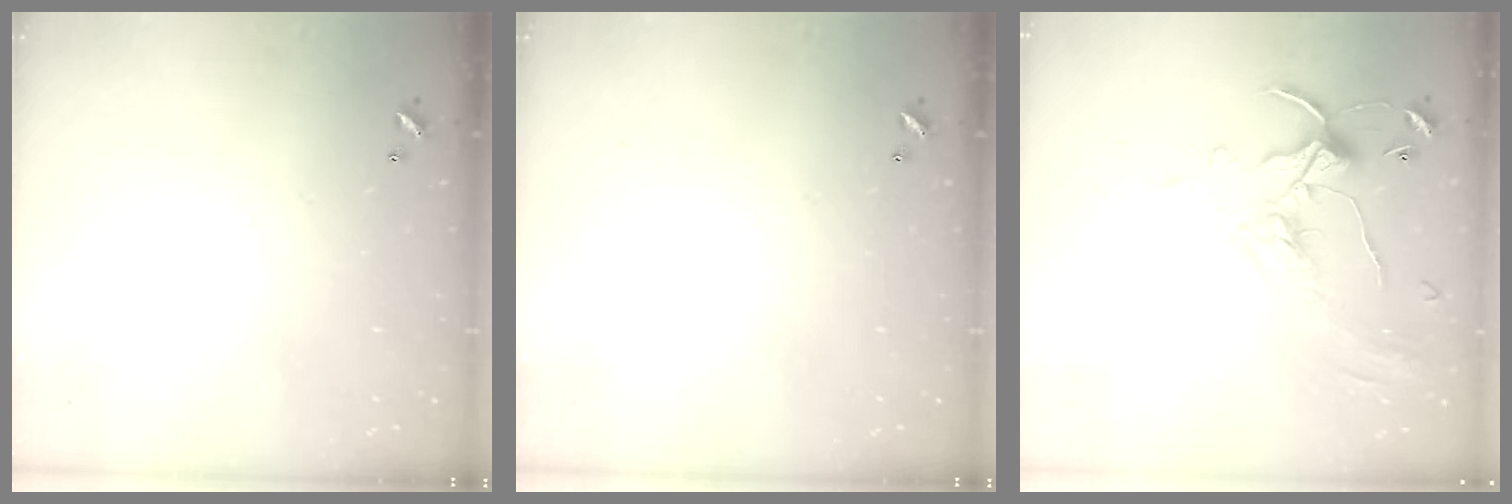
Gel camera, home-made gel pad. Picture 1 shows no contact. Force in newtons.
{"total": 0.0}
{"total": 1.1, "press": 0.4, "slide": 1.0}